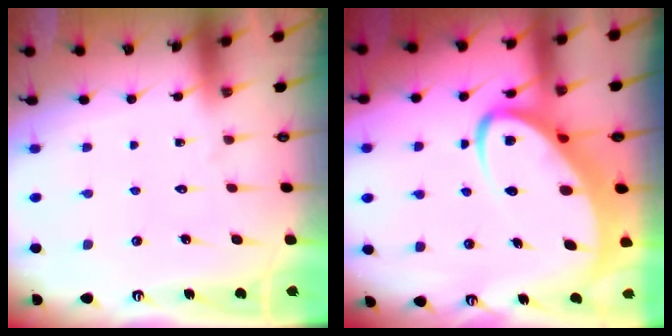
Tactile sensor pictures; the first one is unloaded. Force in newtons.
{"total": 8.9, "press": 8.8, "slide": 1.0}